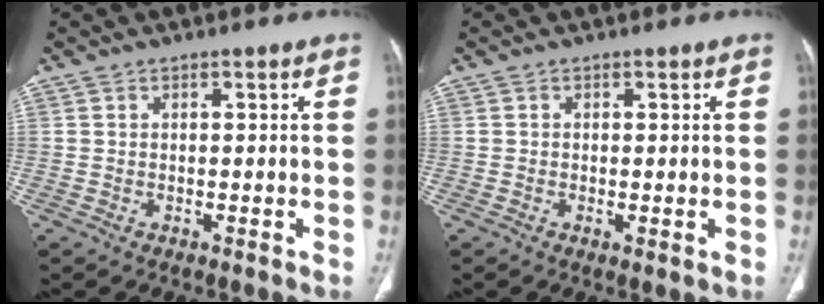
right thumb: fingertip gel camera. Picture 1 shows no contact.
{"total": 1.0, "force": [-0.2, 0.3, 0.9], "torque": [-0.020, -0.004, -0.003]}